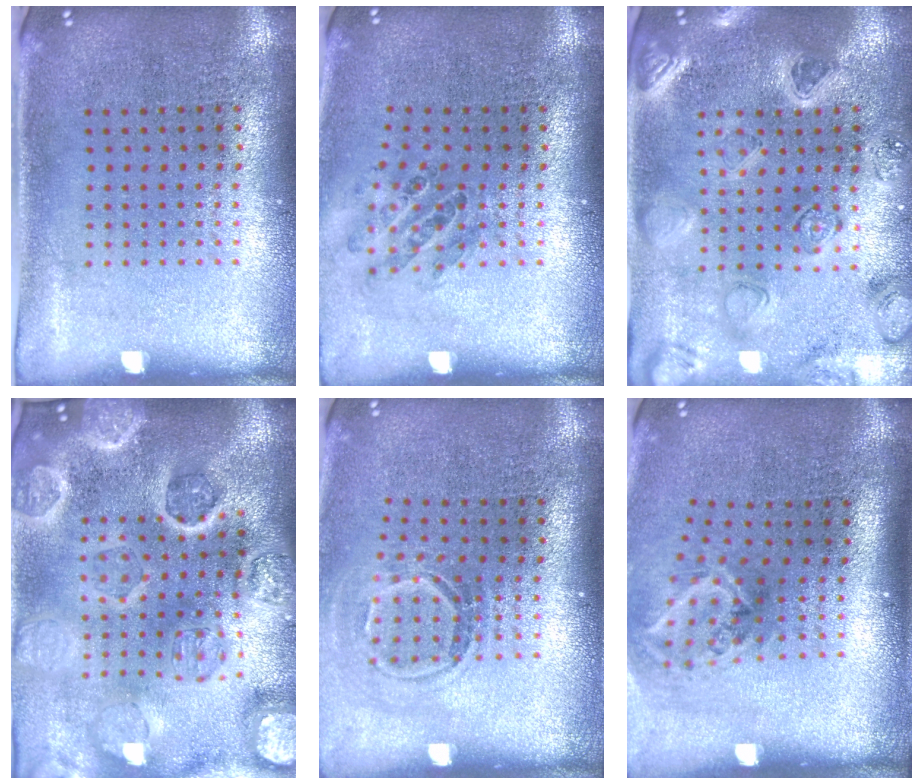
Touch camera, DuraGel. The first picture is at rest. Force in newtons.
{"total": 0.9, "press": 0.9, "slide": 0.2}
{"total": 2.3, "press": 2.2, "slide": 0.3}
{"total": 5.4, "press": 4.6, "slide": 2.8}
{"total": 1.7, "press": 1.2, "slide": 1.2}
{"total": 1.9, "press": 1.2, "slide": 1.5}